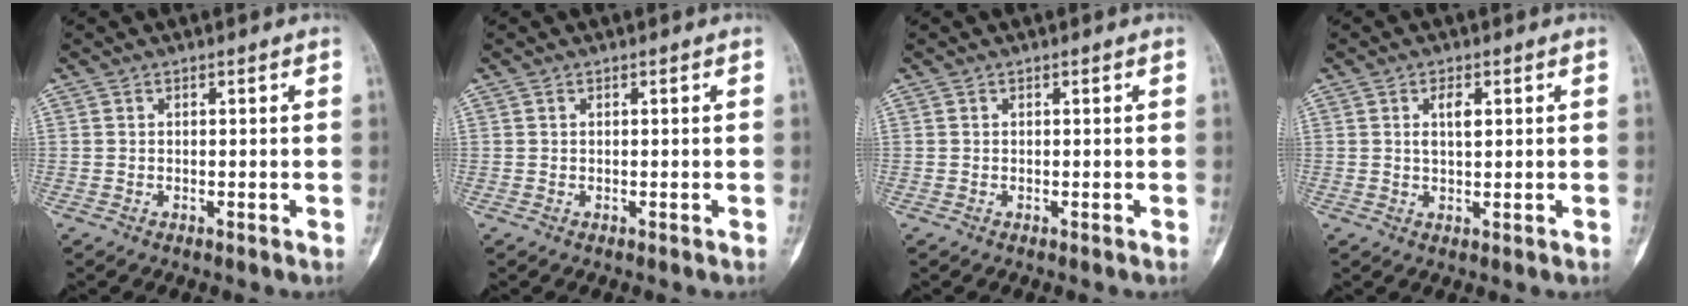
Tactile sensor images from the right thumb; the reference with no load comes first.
{"total": 0.0}
{"total": 0.0}
{"total": 3.1, "force": [0.9, 1.3, 2.7], "torque": [-0.045, -0.003, 0.015]}